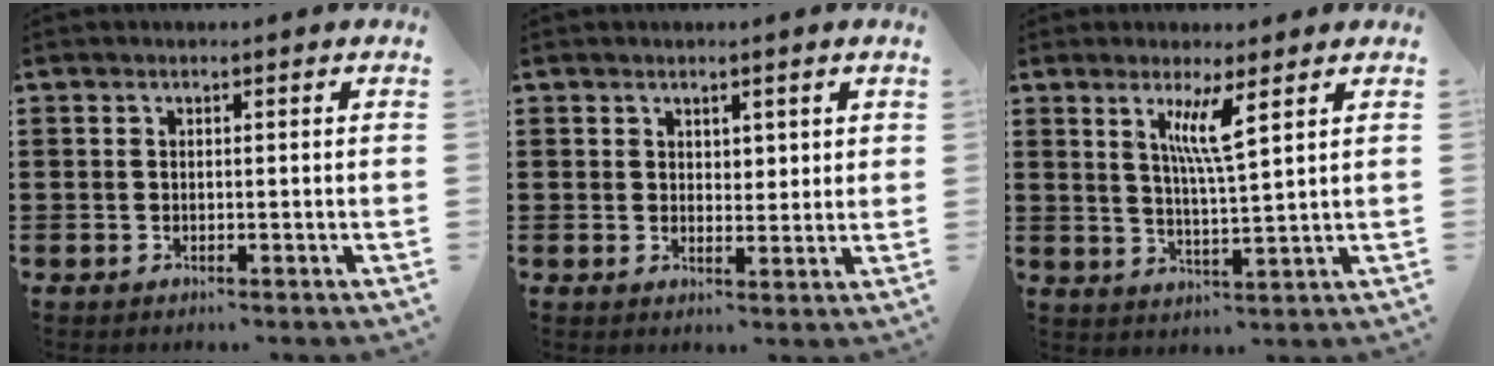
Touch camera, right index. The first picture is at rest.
{"total": 2.2, "force": [1.7, 1.2, 0.4], "torque": [-0.004, 0.004, 0.031]}
{"total": 5.6, "force": [2.9, 0.2, 4.9], "torque": [-0.104, -0.001, 0.046]}